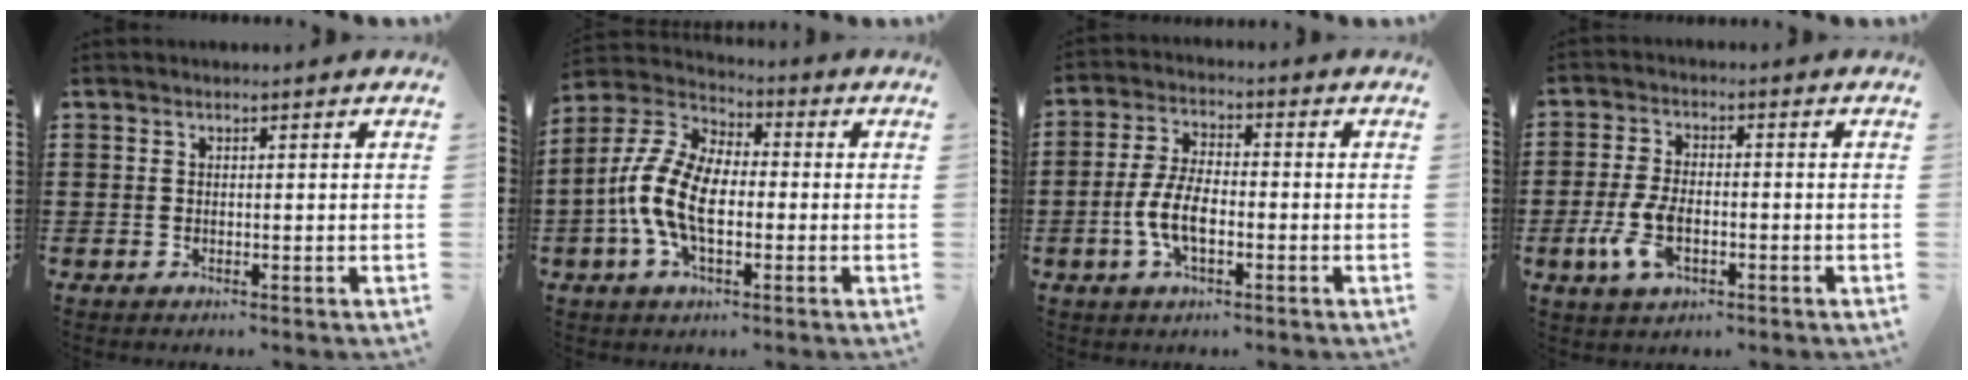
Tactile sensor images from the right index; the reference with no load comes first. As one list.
[{"total": 10.4, "force": [-2.4, 5.5, 8.5], "torque": [-0.221, -0.008, -0.055]}, {"total": 6.8, "force": [-1.9, 3.1, 5.8], "torque": [-0.133, -0.003, -0.041]}, {"total": 6.3, "force": [-2.1, 3.1, 5.1], "torque": [-0.122, -0.005, -0.042]}]